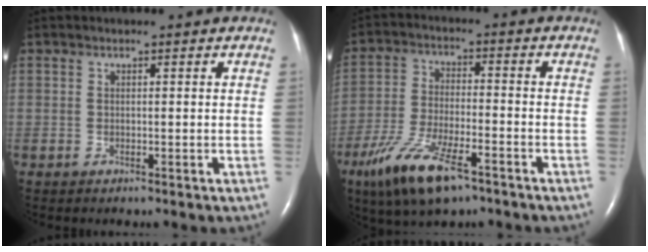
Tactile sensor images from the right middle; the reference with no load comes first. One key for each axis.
{"total": 12.1, "fx": -7.5, "fy": 3.3, "fz": 8.9, "tx": -0.183, "ty": -0.022, "tz": -0.132}